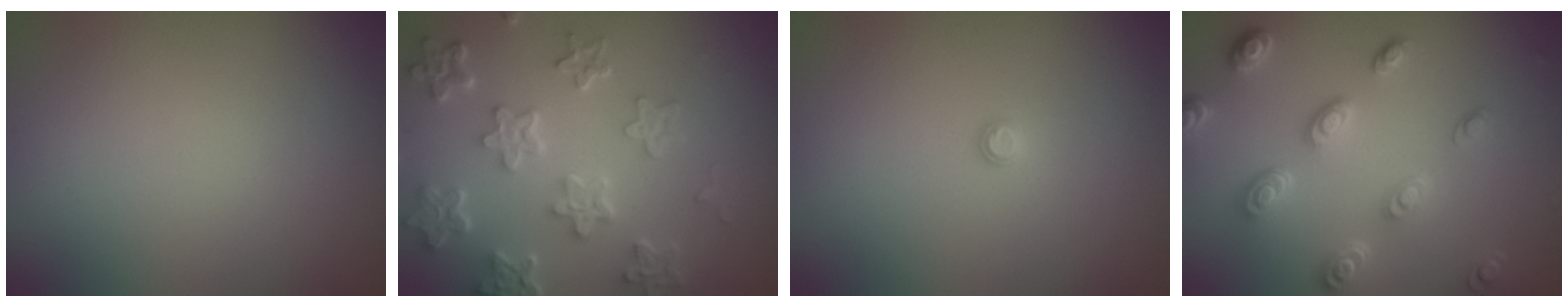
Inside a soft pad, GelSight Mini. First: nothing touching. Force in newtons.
{"total": 6.5, "press": 4.9, "slide": 4.3}
{"total": 0.6, "press": 0.6, "slide": 0.2}
{"total": 4.9, "press": 3.7, "slide": 3.2}